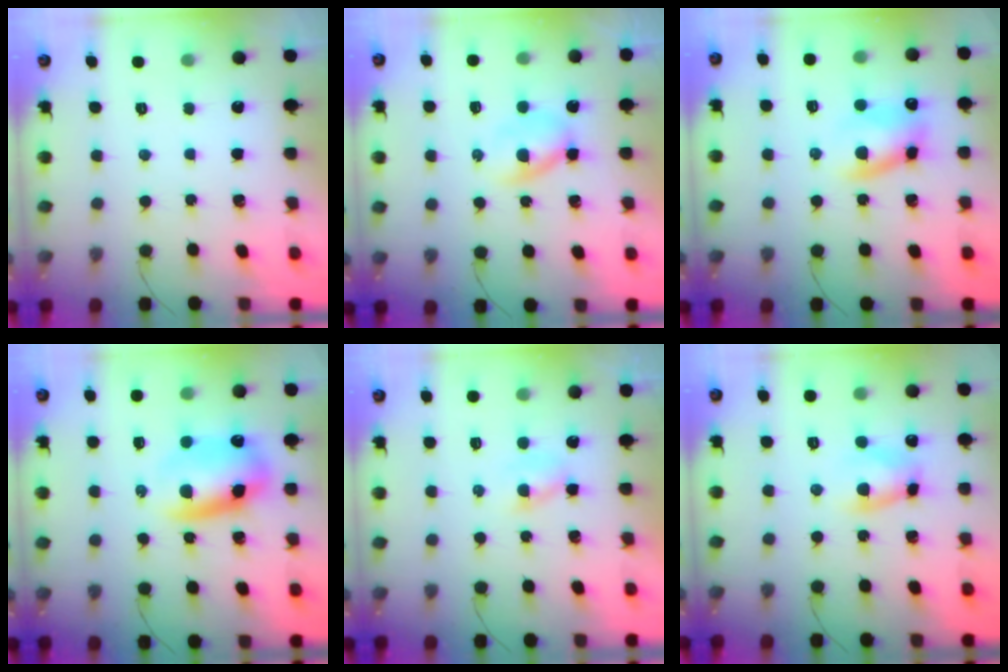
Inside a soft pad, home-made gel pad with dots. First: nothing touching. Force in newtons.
{"total": 3.7, "press": 3.6, "slide": 0.9}
{"total": 9.6, "press": 9.4, "slide": 1.8}
{"total": 10.4, "press": 10.0, "slide": 2.7}
{"total": 1.6, "press": 1.4, "slide": 0.8}
{"total": 5.8, "press": 5.8, "slide": 0.2}